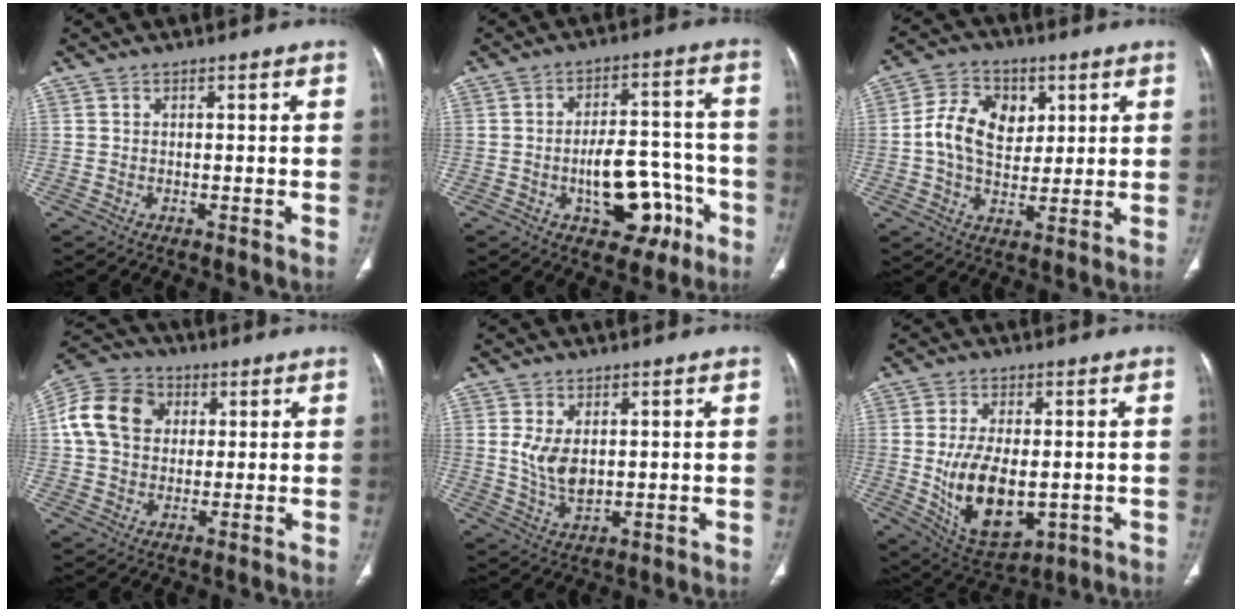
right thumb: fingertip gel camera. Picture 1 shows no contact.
{"total": 13.5, "force": [-5.0, 7.5, 10.1], "torque": [-0.111, 0.051, -0.061]}
{"total": 11.7, "force": [2.1, 8.6, 7.7], "torque": [-0.106, 0.001, 0.035]}
{"total": 12.9, "force": [2.7, 10.3, 7.2], "torque": [-0.124, 0.014, 0.039]}
{"total": 6.8, "force": [1.1, 4.0, 5.4], "torque": [-0.096, -0.012, 0.031]}
{"total": 14.9, "force": [-1.6, 8.0, 12.5], "torque": [-0.215, -0.012, -0.005]}